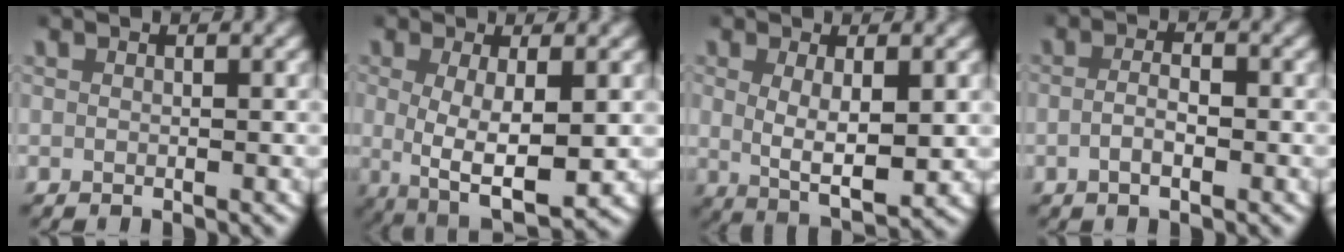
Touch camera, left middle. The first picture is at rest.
{"total": 6.6, "force": [-1.5, 3.5, 5.4], "torque": [-0.117, -0.042, -0.002]}
{"total": 5.1, "force": [0.0, 2.2, 4.5], "torque": [-0.083, -0.022, 0.013]}
{"total": 2.2, "force": [-1.0, 0.8, 1.8], "torque": [-0.032, -0.002, -0.018]}